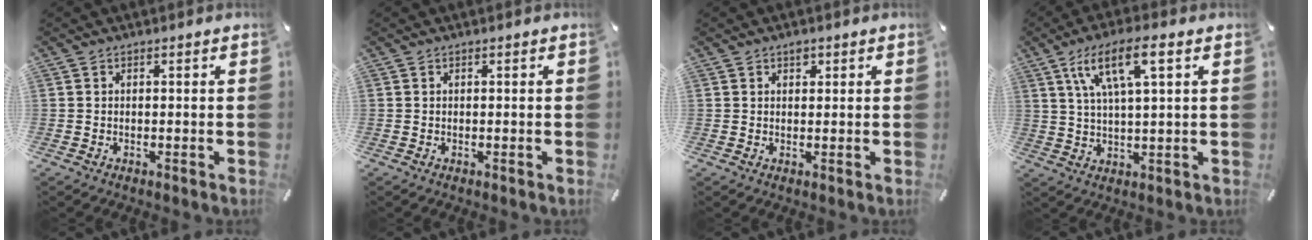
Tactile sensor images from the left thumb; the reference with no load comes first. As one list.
[{"total": 0.0}, {"total": 1.3, "force": [0.7, 0.9, 0.5], "torque": [-0.002, -0.002, 0.012]}, {"total": 10.9, "force": [4.8, 2.9, 9.3], "torque": [-0.177, 0.004, 0.083]}]